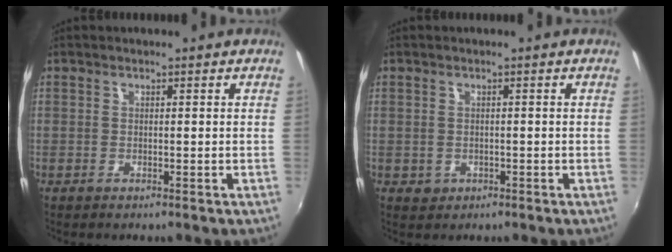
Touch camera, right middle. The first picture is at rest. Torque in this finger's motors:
{"motor_torque": [0.17, -0.11, 0.03, 0.00]}